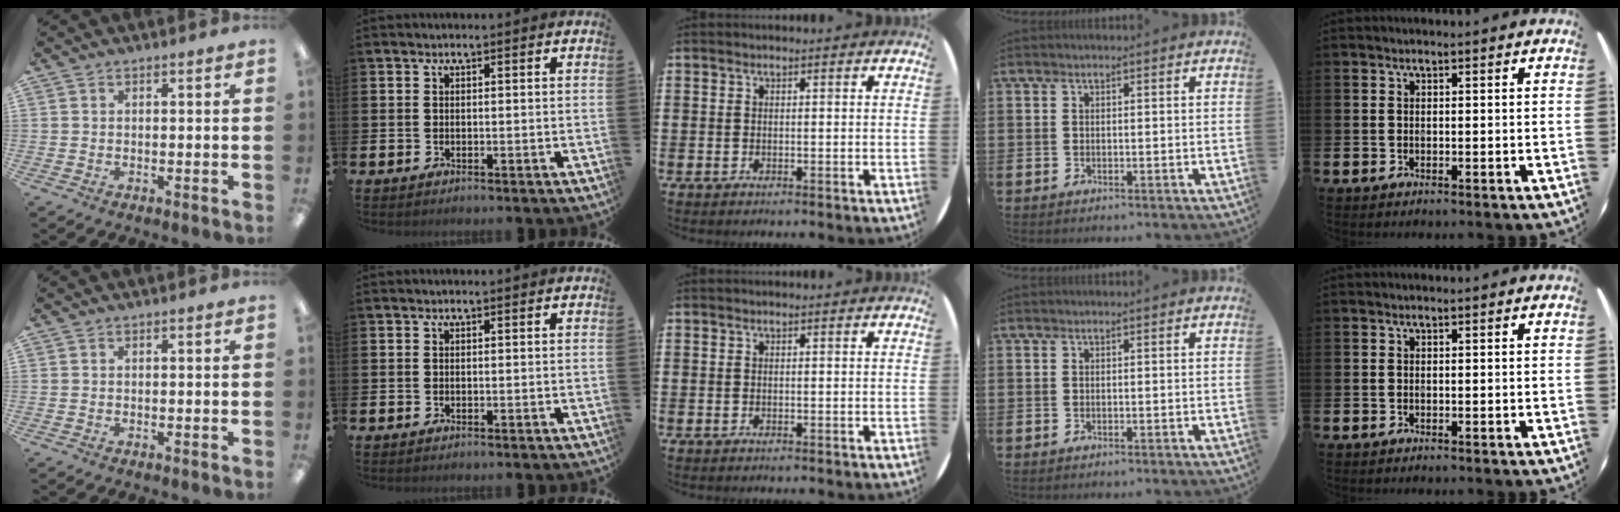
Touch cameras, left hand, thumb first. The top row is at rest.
{}